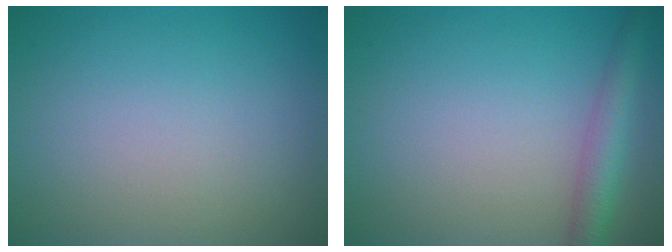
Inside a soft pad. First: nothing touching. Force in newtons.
{"total": 3.2, "press": 3.2, "slide": 0.1}